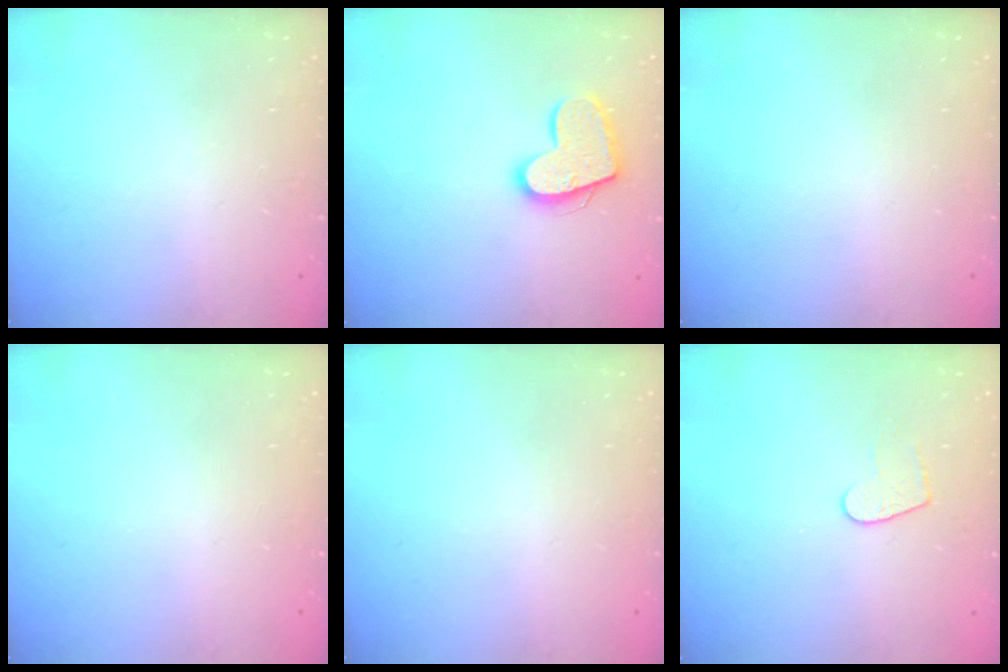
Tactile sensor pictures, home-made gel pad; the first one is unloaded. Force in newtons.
{"total": 15.3, "press": 15.3, "slide": 1.1}
{"total": 0.0}
{"total": 0.0}
{"total": 0.0}
{"total": 6.7, "press": 6.7, "slide": 0.4}